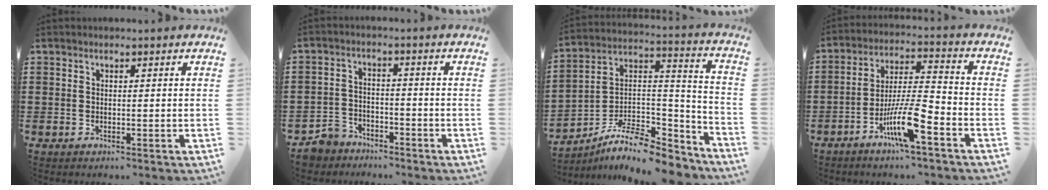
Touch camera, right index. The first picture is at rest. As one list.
[{"total": 4.5, "force": [-4.2, 1.5, 0.3], "torque": [-0.024, 0.003, -0.092]}, {"total": 9.9, "force": [-8.0, 3.2, 4.9], "torque": [-0.094, 0.014, -0.156]}, {"total": 10.0, "force": [-5.4, 1.6, 8.2], "torque": [-0.163, 0.000, -0.102]}]